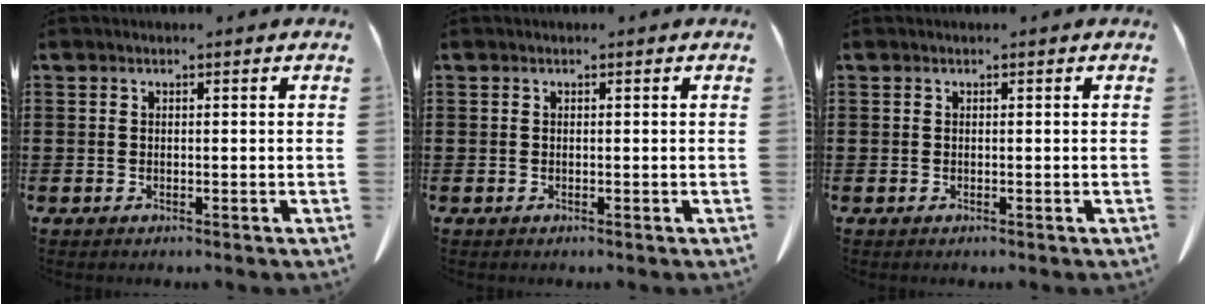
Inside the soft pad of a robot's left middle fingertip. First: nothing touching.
{"total": 0.0}
{"total": 0.0}